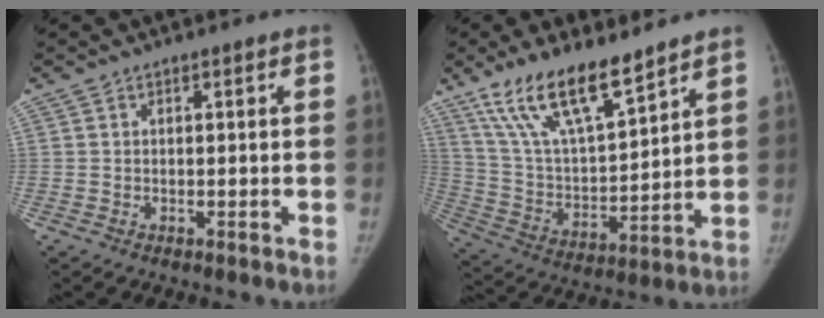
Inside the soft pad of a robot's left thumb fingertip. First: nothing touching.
{"total": 16.7, "force": [11.8, 4.6, 10.9], "torque": [-0.176, -0.057, 0.235]}